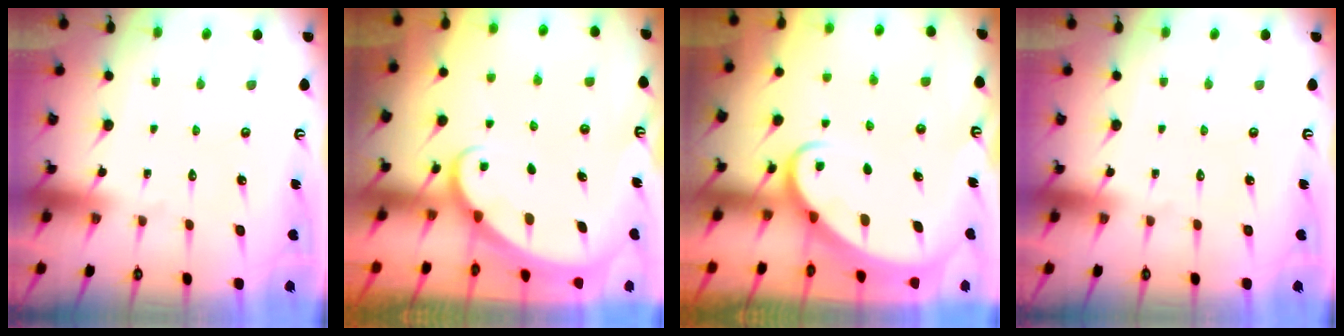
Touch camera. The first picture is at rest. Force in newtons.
{"total": 1.6, "press": 1.6, "slide": 0.0}
{"total": 2.9, "press": 2.9, "slide": 0.2}
{"total": 0.0}